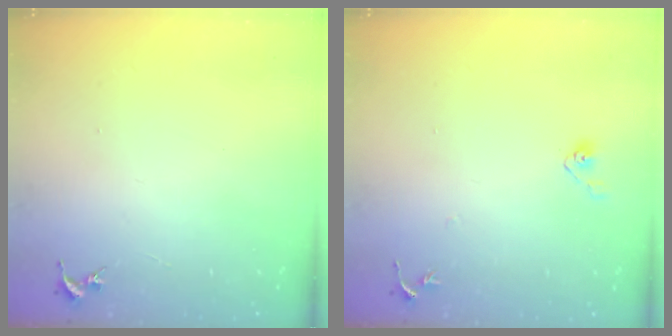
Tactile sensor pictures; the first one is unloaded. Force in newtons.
{"total": 4.5, "press": 4.4, "slide": 0.8}